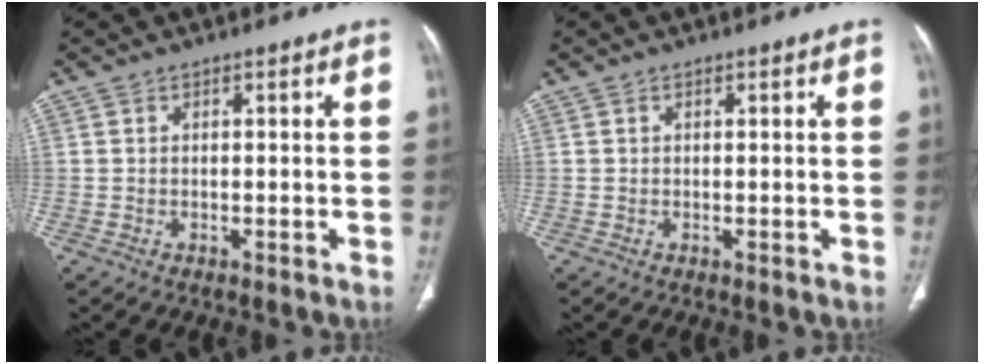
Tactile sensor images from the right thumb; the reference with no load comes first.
{"total": 0.0}